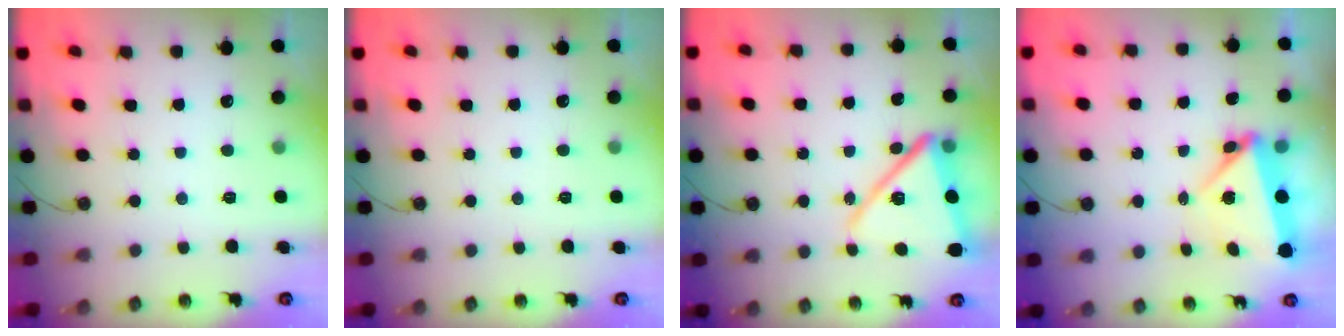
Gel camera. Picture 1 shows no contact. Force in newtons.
{"total": 2.1, "press": 1.5, "slide": 1.5}
{"total": 16.0, "press": 15.9, "slide": 1.3}
{"total": 6.4, "press": 6.3, "slide": 1.0}